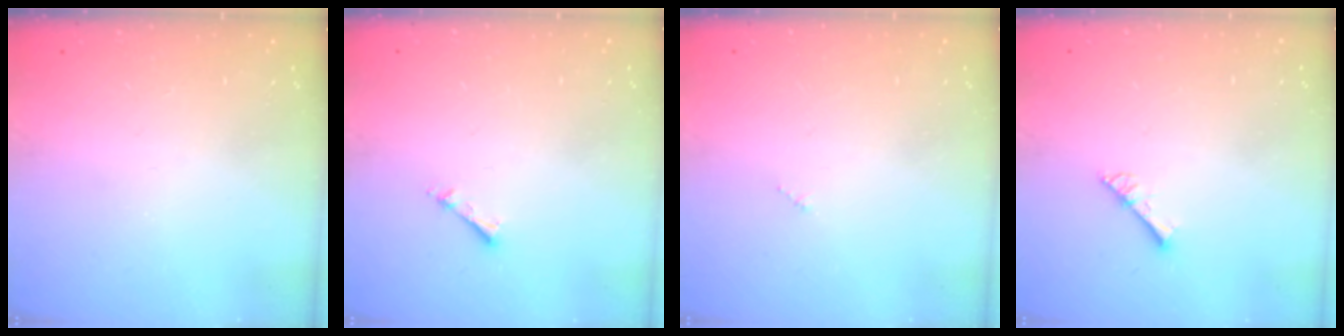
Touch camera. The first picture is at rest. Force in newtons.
{"total": 2.7, "press": 2.7, "slide": 0.3}
{"total": 1.5, "press": 1.5, "slide": 0.2}
{"total": 3.2, "press": 3.2, "slide": 0.4}